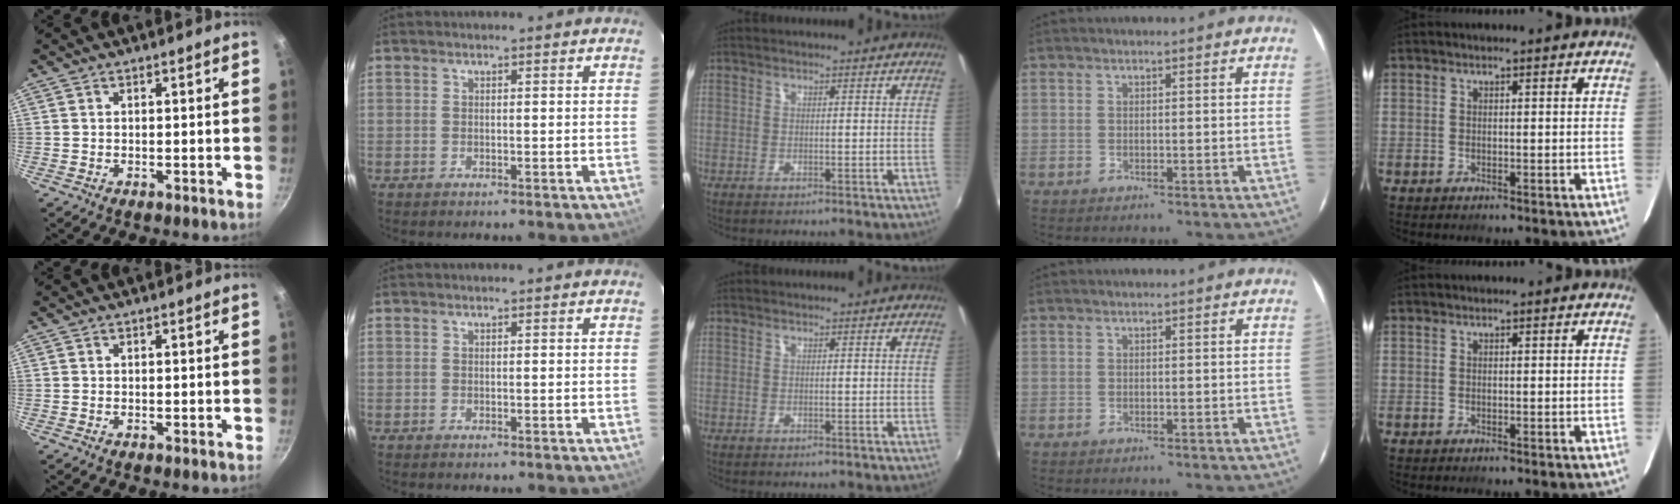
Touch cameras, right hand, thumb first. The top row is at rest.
{}